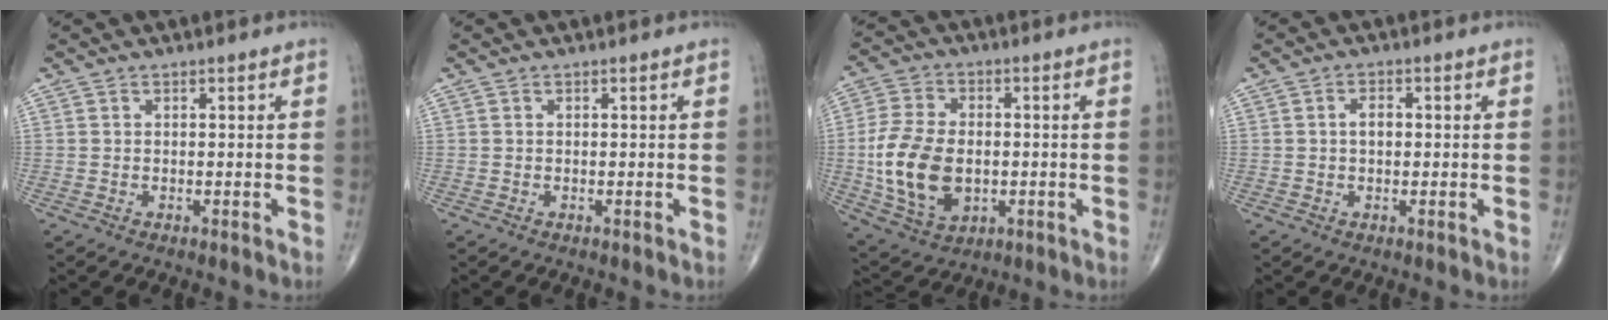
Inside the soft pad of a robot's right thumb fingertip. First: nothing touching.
{"total": 0.0}
{"total": 15.3, "force": [-1.5, 10.1, 11.4], "torque": [-0.218, -0.002, -0.018]}
{"total": 2.3, "force": [0.1, 1.5, 1.8], "torque": [-0.027, 0.007, -0.001]}